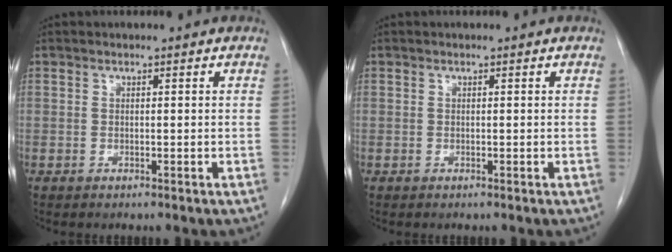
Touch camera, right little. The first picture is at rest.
{"total": 0.0}